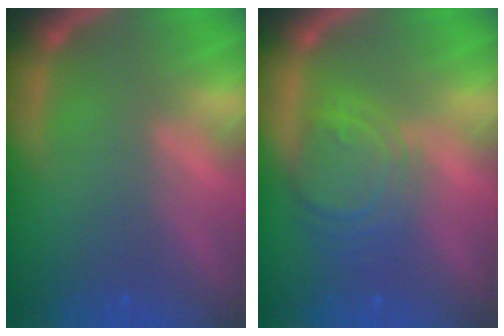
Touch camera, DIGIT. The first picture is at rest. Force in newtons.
{"total": 6.0}